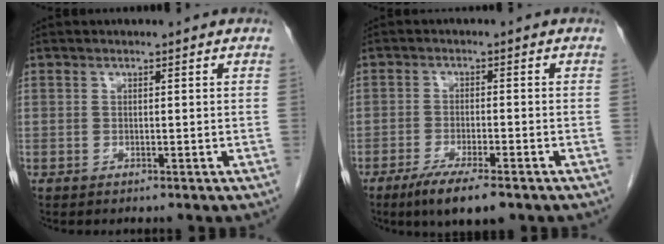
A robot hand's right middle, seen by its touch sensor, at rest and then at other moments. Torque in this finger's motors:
{"motor_torque": [0.52, -0.33, 0.09, 0.03]}